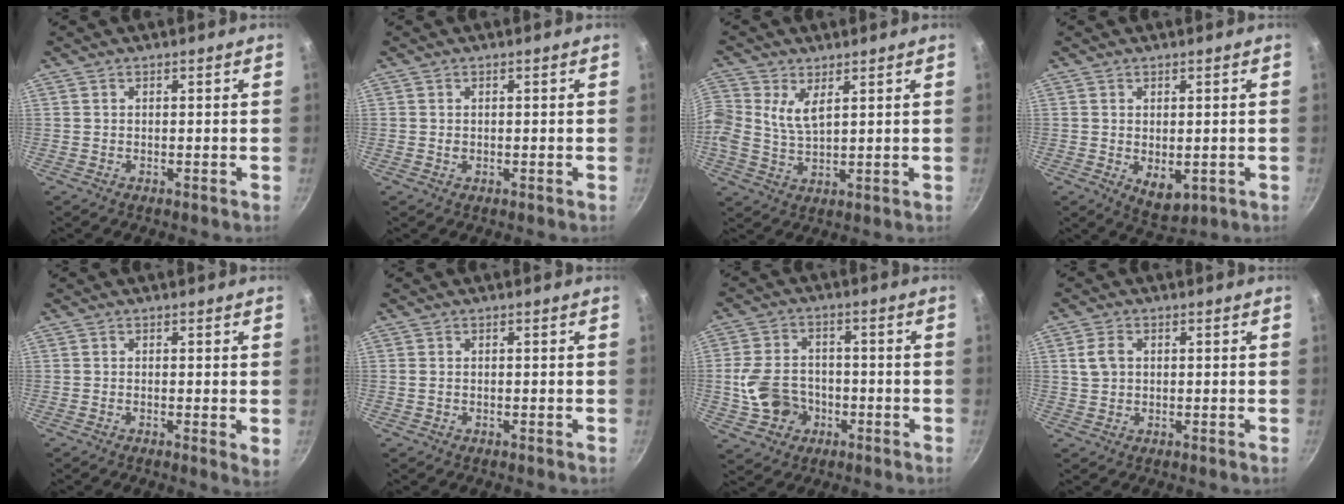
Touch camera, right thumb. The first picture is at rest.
{"total": 0.8, "force": [0.0, 0.7, 0.4], "torque": [-0.004, 0.002, 0.000]}
{"total": 4.6, "force": [1.2, 2.2, 3.9], "torque": [-0.087, -0.001, 0.024]}
{"total": 5.3, "force": [-0.6, 3.2, 4.2], "torque": [-0.051, -0.012, 0.003]}
{"total": 2.1, "force": [0.1, 0.5, 2.0], "torque": [-0.025, -0.007, -0.003]}
{"total": 0.9, "force": [-0.1, 0.8, 0.5], "torque": [-0.008, 0.002, -0.001]}
{"total": 10.5, "force": [-2.2, 8.5, 5.7], "torque": [-0.092, 0.024, -0.037]}
{"total": 3.8, "force": [0.8, 2.8, 2.4], "torque": [-0.039, 0.005, 0.013]}